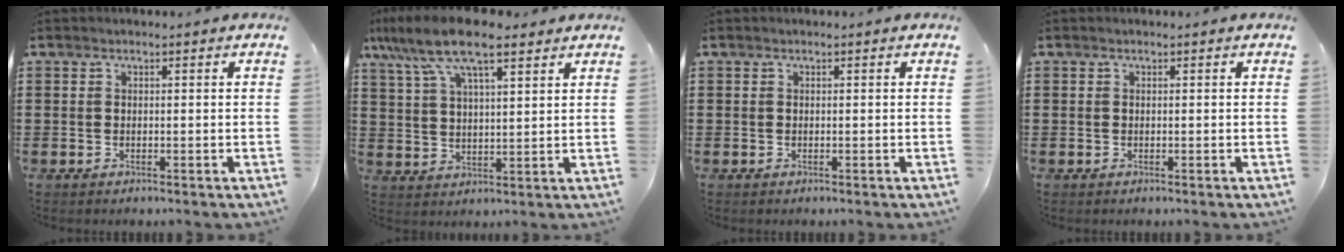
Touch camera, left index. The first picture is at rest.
{"total": 10.6, "force": [7.5, 3.0, 6.9], "torque": [-0.153, -0.006, 0.136]}
{"total": 0.0}
{"total": 0.0}